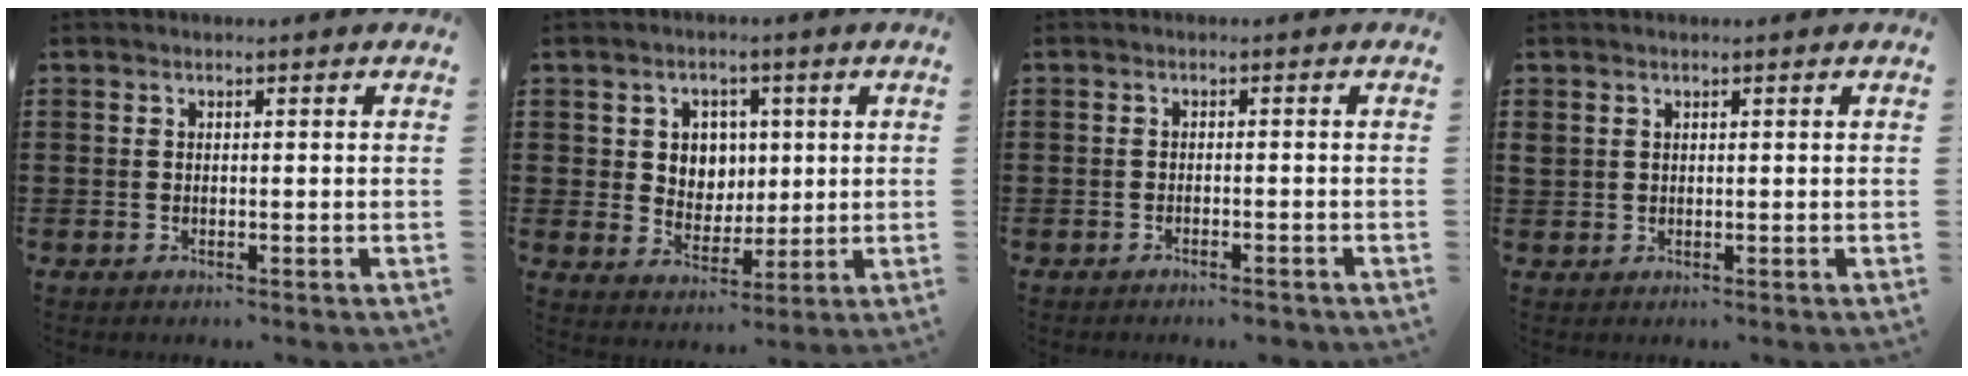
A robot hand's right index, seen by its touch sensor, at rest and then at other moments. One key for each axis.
{"total": 4.9, "fx": 1.4, "fy": 4.6, "fz": 1.1, "tx": -0.038, "ty": 0.011, "tz": 0.023}
{"total": 1.3, "fx": -1.2, "fy": -0.1, "fz": 0.4, "tx": -0.009, "ty": 0.000, "tz": -0.024}
{"total": 0.9, "fx": 0.6, "fy": 0.7, "fz": 0.2, "tx": -0.005, "ty": 0.002, "tz": 0.012}